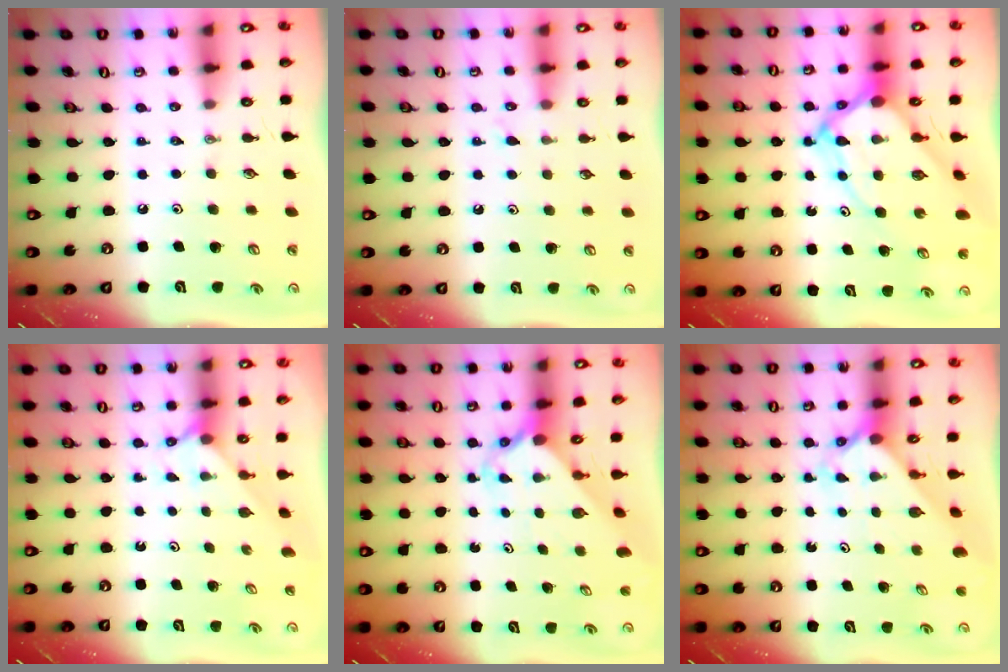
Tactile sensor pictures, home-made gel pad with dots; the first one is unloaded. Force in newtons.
{"total": 5.5, "press": 5.5, "slide": 0.6}
{"total": 10.8, "press": 10.7, "slide": 1.1}
{"total": 2.4, "press": 2.4, "slide": 0.2}
{"total": 2.2, "press": 2.2, "slide": 0.2}
{"total": 2.3, "press": 2.3, "slide": 0.2}